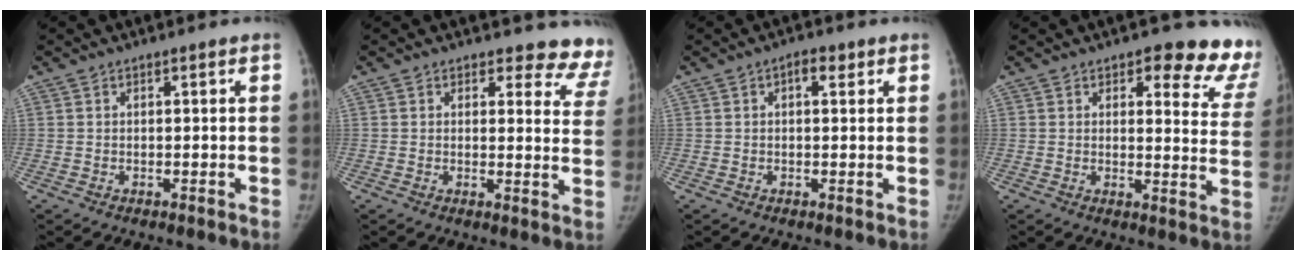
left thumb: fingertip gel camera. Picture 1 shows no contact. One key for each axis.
{"total": 10.6, "fx": 10.0, "fy": 3.7, "fz": 0.4, "tx": 0.052, "ty": -0.084, "tz": 0.070}
{"total": 2.3, "fx": 0.8, "fy": 1.1, "fz": 1.8, "tx": -0.021, "ty": 0.003, "tz": 0.009}
{"total": 14.2, "fx": 11.2, "fy": 5.4, "fz": 6.7, "tx": -0.016, "ty": -0.075, "tz": 0.099}